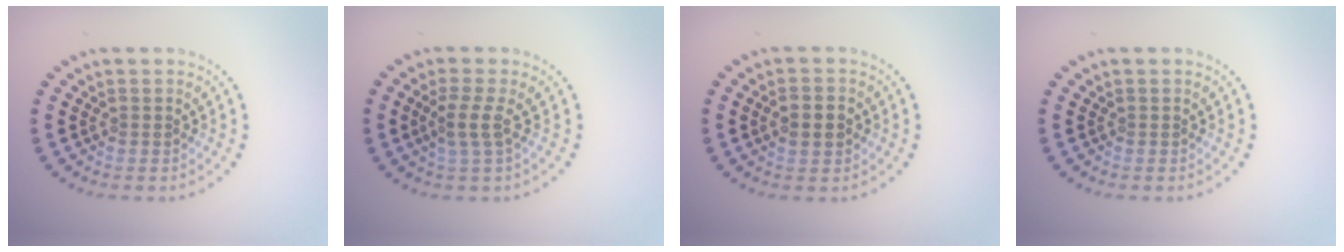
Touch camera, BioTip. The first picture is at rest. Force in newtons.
{"total": 2.0, "press": 1.6, "slide": 1.3}
{"total": 2.9, "press": 2.9, "slide": 0.2}
{"total": 0.0}